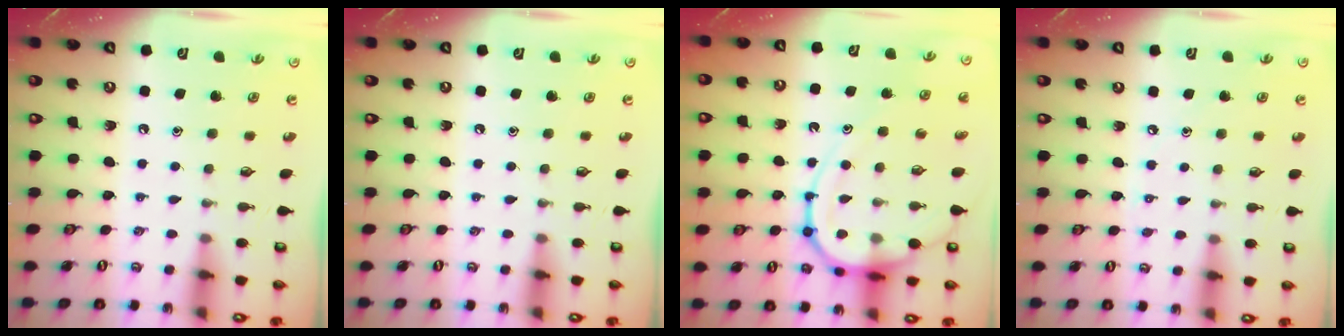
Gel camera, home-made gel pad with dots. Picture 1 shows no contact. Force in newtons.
{"total": 0.0}
{"total": 14.0, "press": 14.0, "slide": 1.4}
{"total": 2.3, "press": 2.3, "slide": 0.3}